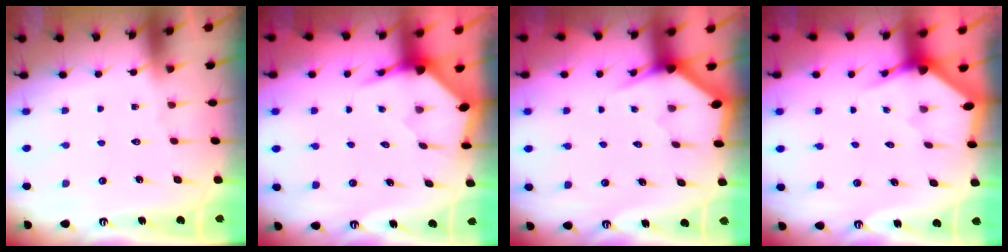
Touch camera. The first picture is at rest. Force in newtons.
{"total": 3.5, "press": 3.5, "slide": 0.4}
{"total": 3.0, "press": 3.0, "slide": 0.2}
{"total": 2.9, "press": 2.9, "slide": 0.2}